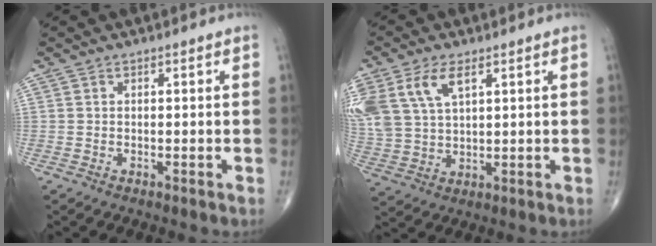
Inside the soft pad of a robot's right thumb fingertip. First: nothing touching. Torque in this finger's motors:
{"motor_torque": [0.32, 0.31, 1.09, 0.92, 0.13]}